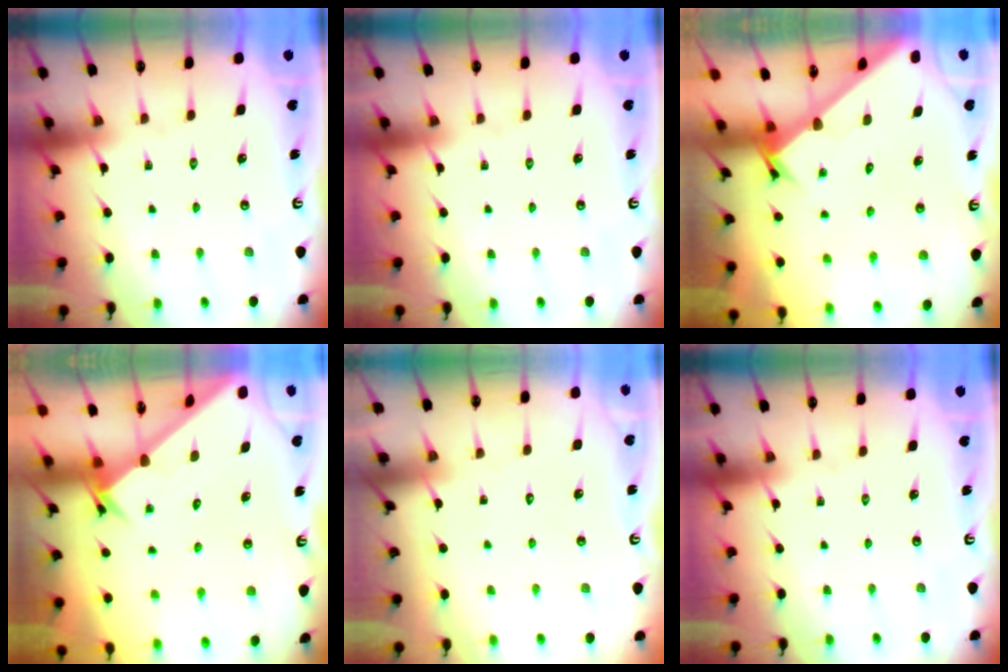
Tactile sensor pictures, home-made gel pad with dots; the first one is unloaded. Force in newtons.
{"total": 0.0}
{"total": 2.3, "press": 2.3, "slide": 0.1}
{"total": 2.5, "press": 2.5, "slide": 0.2}
{"total": 3.2, "press": 3.2, "slide": 0.3}
{"total": 0.0}